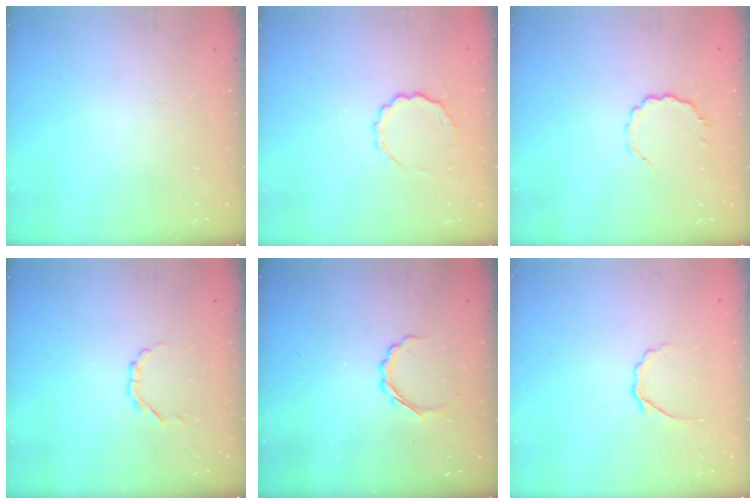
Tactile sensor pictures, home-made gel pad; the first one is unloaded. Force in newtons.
{"total": 5.7, "press": 5.6, "slide": 1.4}
{"total": 5.3, "press": 5.2, "slide": 1.1}
{"total": 2.6, "press": 2.4, "slide": 0.9}
{"total": 4.4, "press": 4.2, "slide": 1.1}
{"total": 2.8, "press": 2.7, "slide": 0.9}